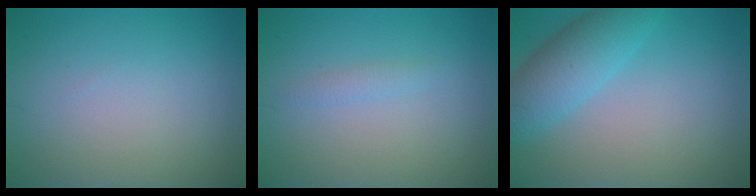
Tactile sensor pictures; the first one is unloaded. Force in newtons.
{"total": 0.9, "press": 0.9, "slide": 0.1}
{"total": 4.9, "press": 4.9, "slide": 0.1}